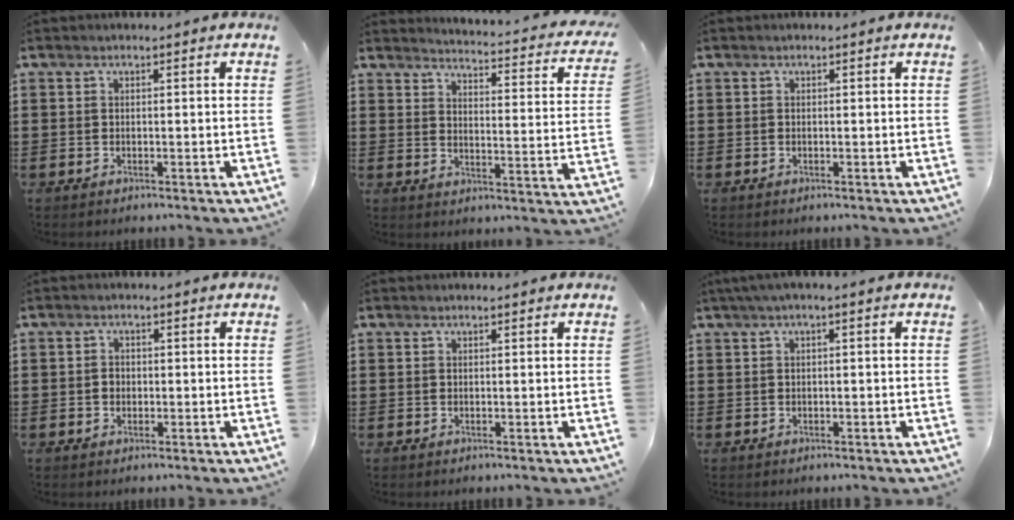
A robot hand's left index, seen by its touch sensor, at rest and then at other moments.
{"total": 2.6, "force": [2.5, -0.4, 0.8], "torque": [-0.028, -0.034, 0.029]}
{"total": 0.0}
{"total": 1.5, "force": [-0.1, 1.2, 0.8], "torque": [-0.019, 0.007, -0.004]}
{"total": 0.0}
{"total": 1.3, "force": [-0.3, 0.2, 1.3], "torque": [-0.018, -0.004, -0.006]}